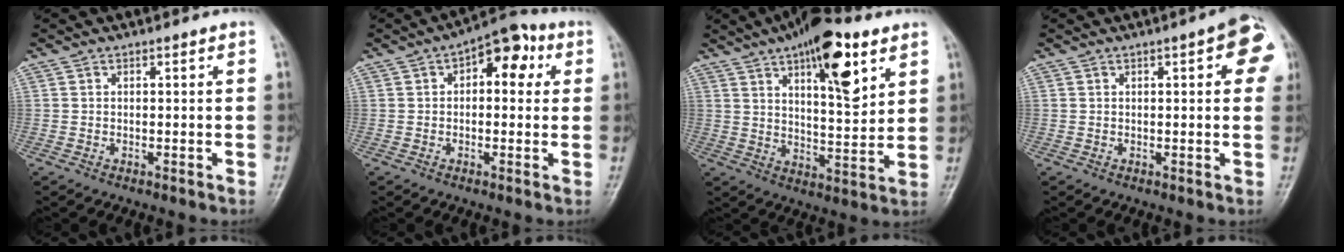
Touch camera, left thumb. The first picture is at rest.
{"total": 9.3, "force": [2.7, 5.1, 7.4], "torque": [-0.061, 0.020, 0.025]}
{"total": 16.3, "force": [8.3, 5.7, 12.8], "torque": [-0.167, -0.034, 0.128]}
{"total": 7.4, "force": [2.0, 2.1, 6.8], "torque": [-0.065, 0.006, 0.013]}